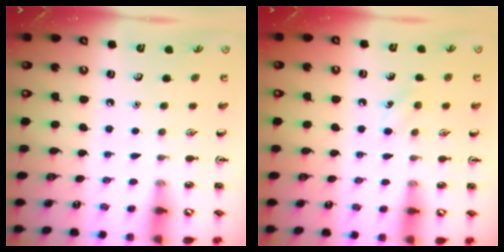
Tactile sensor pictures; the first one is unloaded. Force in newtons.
{"total": 6.5, "press": 6.3, "slide": 1.7}